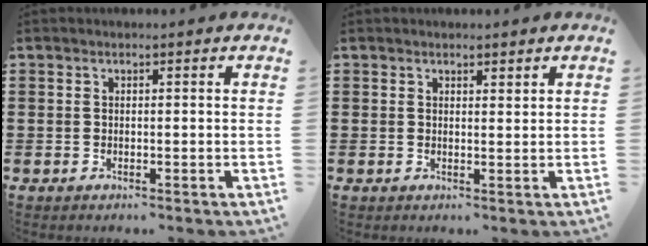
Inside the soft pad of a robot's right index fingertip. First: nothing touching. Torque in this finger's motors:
{"motor_torque": [-0.23, 0.30, 0.02, -0.01]}